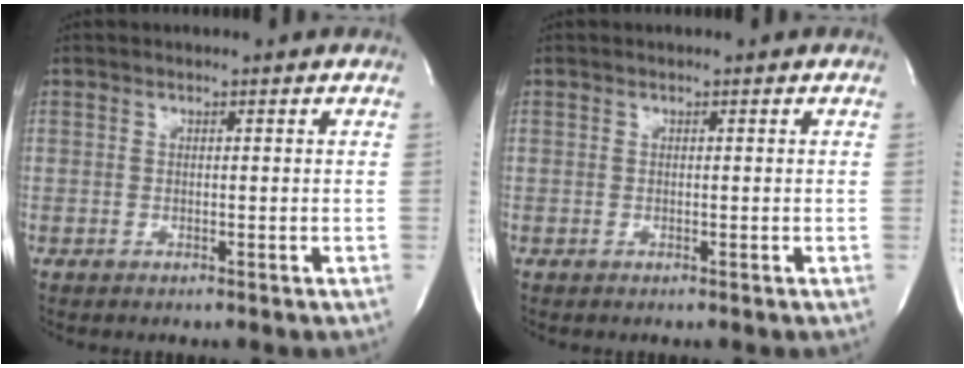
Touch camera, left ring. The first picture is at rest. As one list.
[{"total": 0.0}]